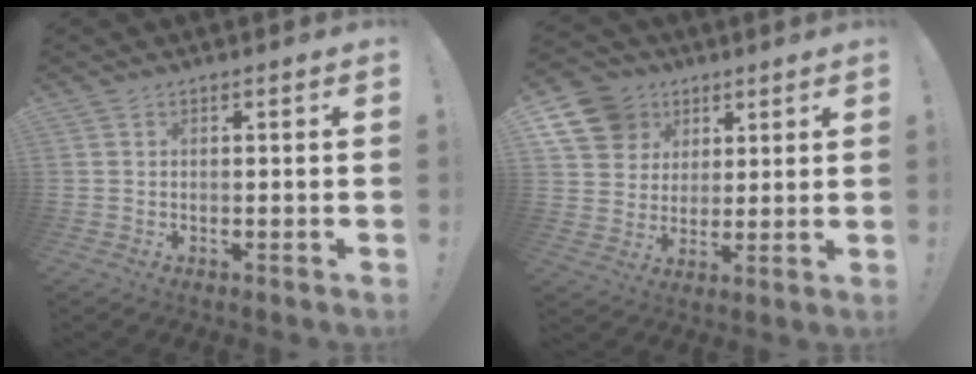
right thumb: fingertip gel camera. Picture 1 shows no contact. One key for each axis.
{"total": 13.1, "fx": 6.1, "fy": 10.8, "fz": 4.2, "tx": -0.056, "ty": -0.033, "tz": 0.124}